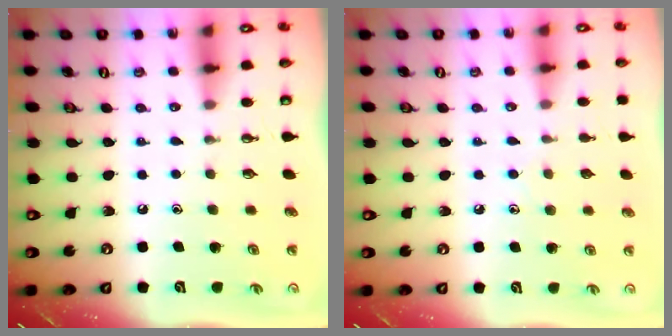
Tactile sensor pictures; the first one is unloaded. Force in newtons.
{"total": 5.7, "press": 5.7, "slide": 0.5}